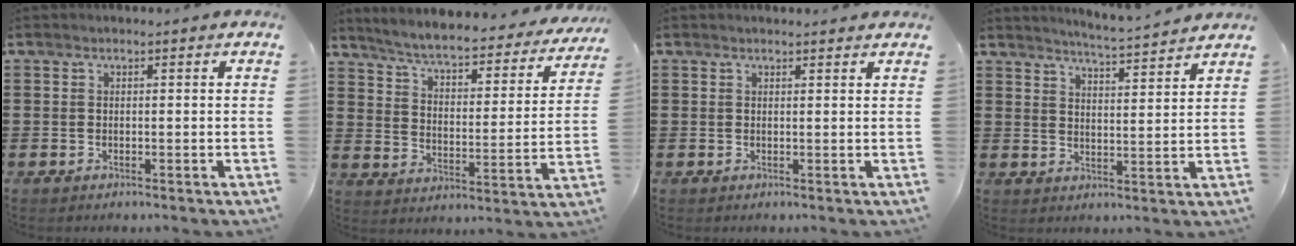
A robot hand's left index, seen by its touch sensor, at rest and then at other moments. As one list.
[{"total": 5.2, "force": [4.7, 0.0, 2.2], "torque": [-0.065, -0.036, 0.072]}, {"total": 0.8, "force": [0.8, 0.0, 0.2], "torque": [-0.005, -0.001, 0.016]}, {"total": 4.2, "force": [4.0, -0.9, 0.6], "torque": [-0.028, -0.031, 0.067]}]